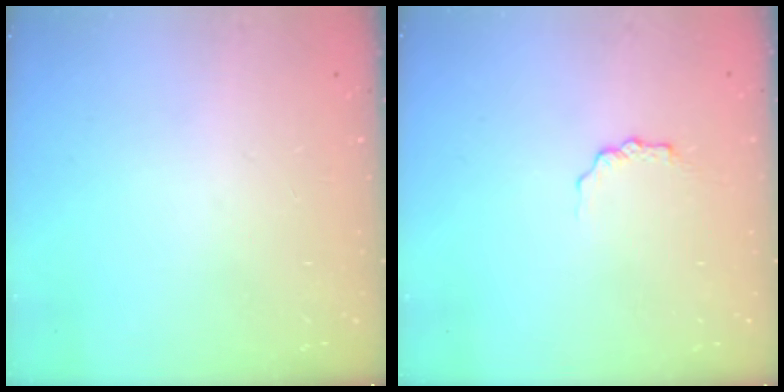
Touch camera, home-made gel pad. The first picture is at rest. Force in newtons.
{"total": 2.9, "press": 2.8, "slide": 0.5}